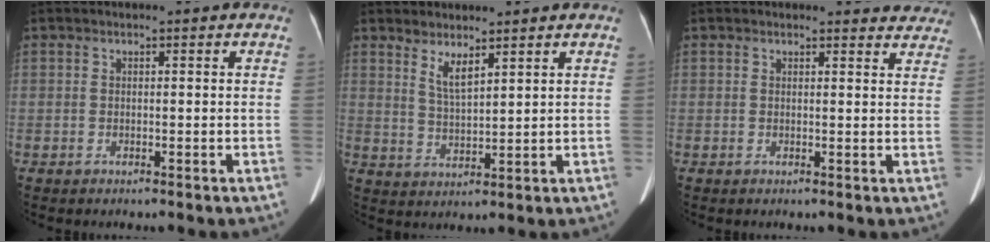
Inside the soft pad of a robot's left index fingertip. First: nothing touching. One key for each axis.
{"total": 3.6, "fx": 2.6, "fy": 0.6, "fz": 2.3, "tx": -0.051, "ty": -0.009, "tz": 0.058}
{"total": 7.7, "fx": 7.4, "fy": 2.3, "fz": 0.5, "tx": 0.034, "ty": -0.012, "tz": 0.048}